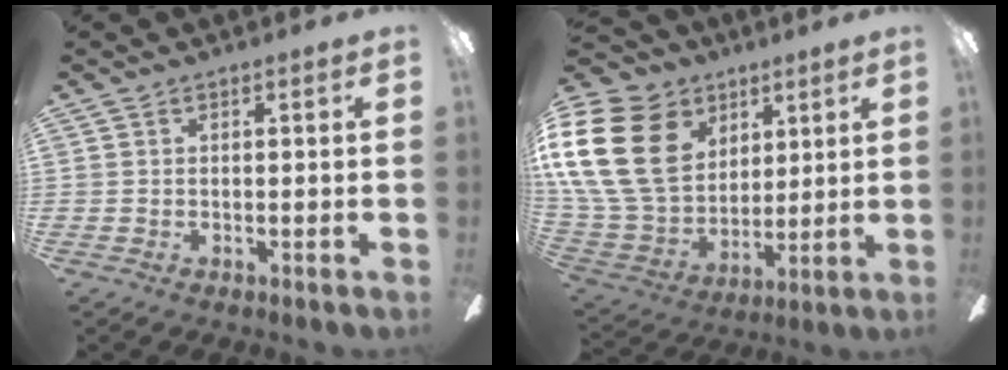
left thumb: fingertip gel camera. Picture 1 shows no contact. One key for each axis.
{"total": 25.0, "fx": 8.3, "fy": 18.7, "fz": 14.4, "tx": -0.319, "ty": -0.027, "tz": 0.161}